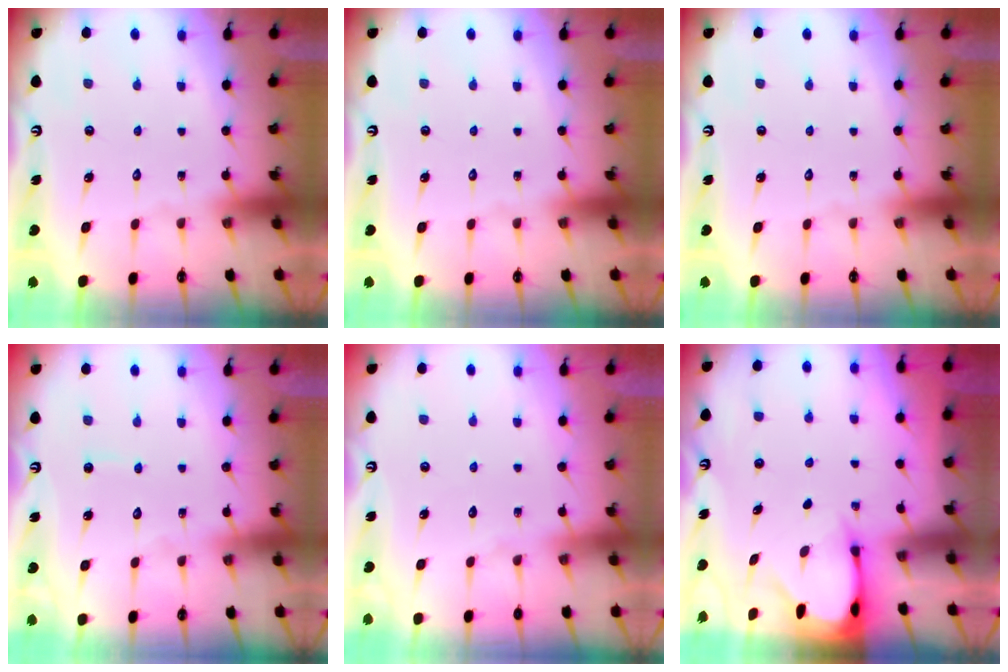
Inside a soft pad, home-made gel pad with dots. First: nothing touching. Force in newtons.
{"total": 0.0}
{"total": 0.0}
{"total": 4.7, "press": 4.7, "slide": 0.5}
{"total": 3.7, "press": 3.6, "slide": 0.5}
{"total": 3.0, "press": 3.0, "slide": 0.3}